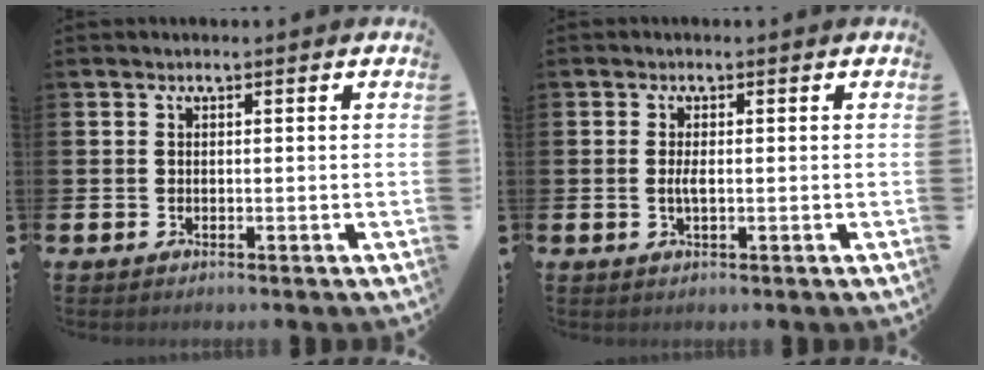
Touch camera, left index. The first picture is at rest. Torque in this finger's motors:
{"motor_torque": [0.65, 0.10, 0.05, 0.10]}